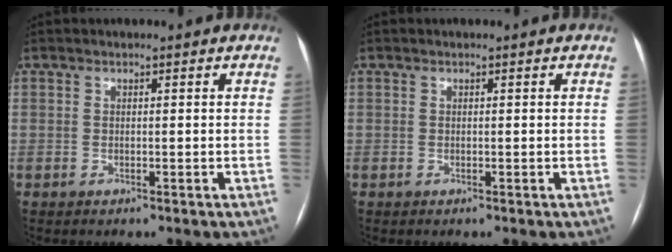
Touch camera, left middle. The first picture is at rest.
{"total": 0.0}